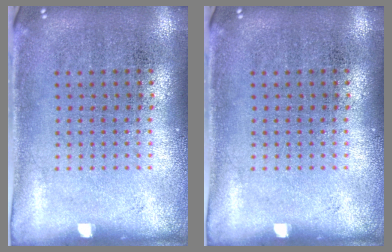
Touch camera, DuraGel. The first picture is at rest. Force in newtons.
{"total": 0.0}